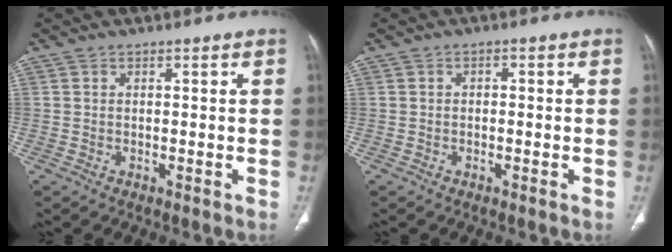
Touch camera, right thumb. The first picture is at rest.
{"total": 0.9, "force": [-0.1, 0.7, 0.6], "torque": [-0.004, 0.004, -0.006]}